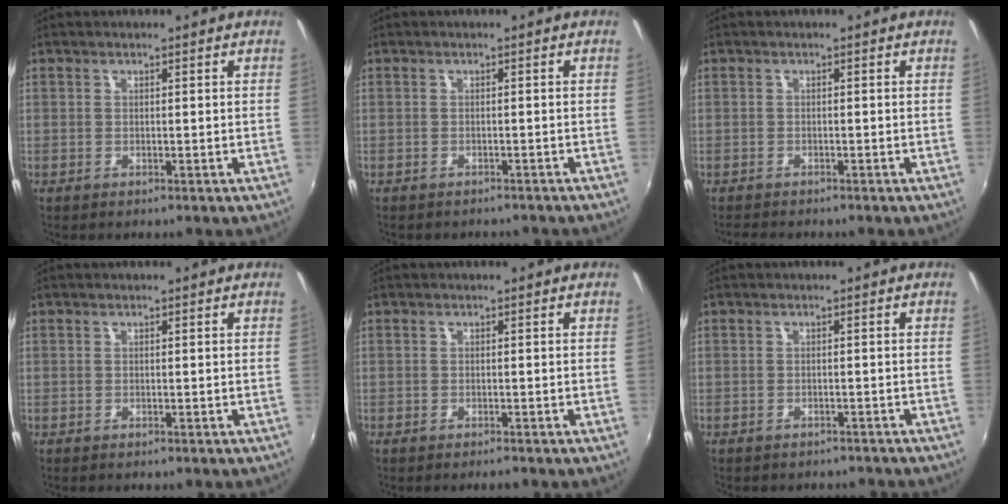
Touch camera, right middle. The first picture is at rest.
{"total": 3.3, "force": [-3.0, 1.1, 0.9], "torque": [-0.021, -0.012, -0.038]}
{"total": 4.3, "force": [-4.1, 0.7, 0.9], "torque": [-0.033, -0.012, -0.071]}
{"total": 0.0}
{"total": 1.2, "force": [-1.1, 0.3, 0.4], "torque": [-0.012, -0.005, -0.020]}
{"total": 4.5, "force": [-4.1, 1.6, 1.3], "torque": [-0.030, -0.014, -0.052]}